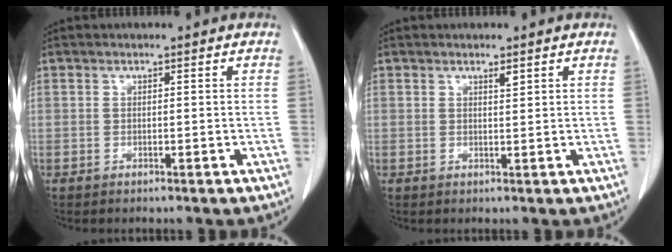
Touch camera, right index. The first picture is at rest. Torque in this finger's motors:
{"motor_torque": [0.08, 0.05, 0.00, 0.02]}